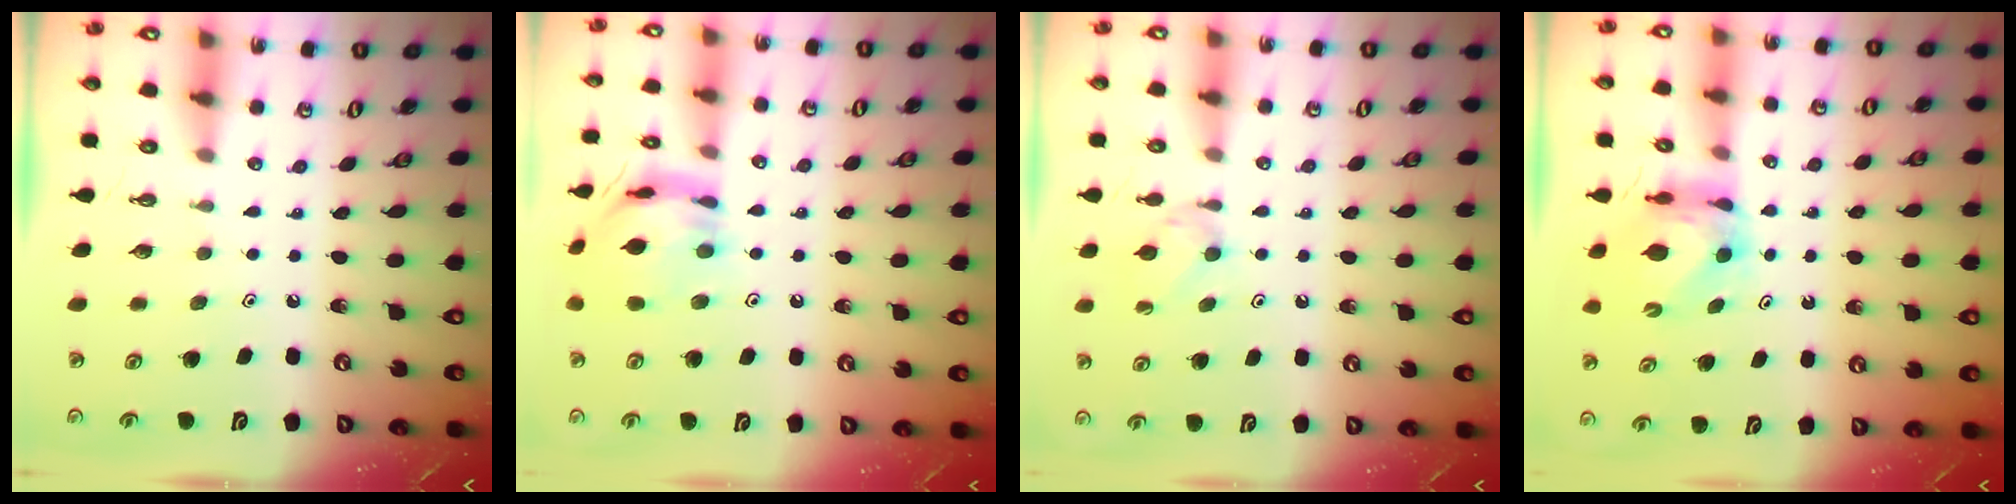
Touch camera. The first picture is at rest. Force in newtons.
{"total": 14.1, "press": 14.0, "slide": 1.4}
{"total": 6.9, "press": 6.8, "slide": 0.9}
{"total": 5.6, "press": 5.5, "slide": 0.6}